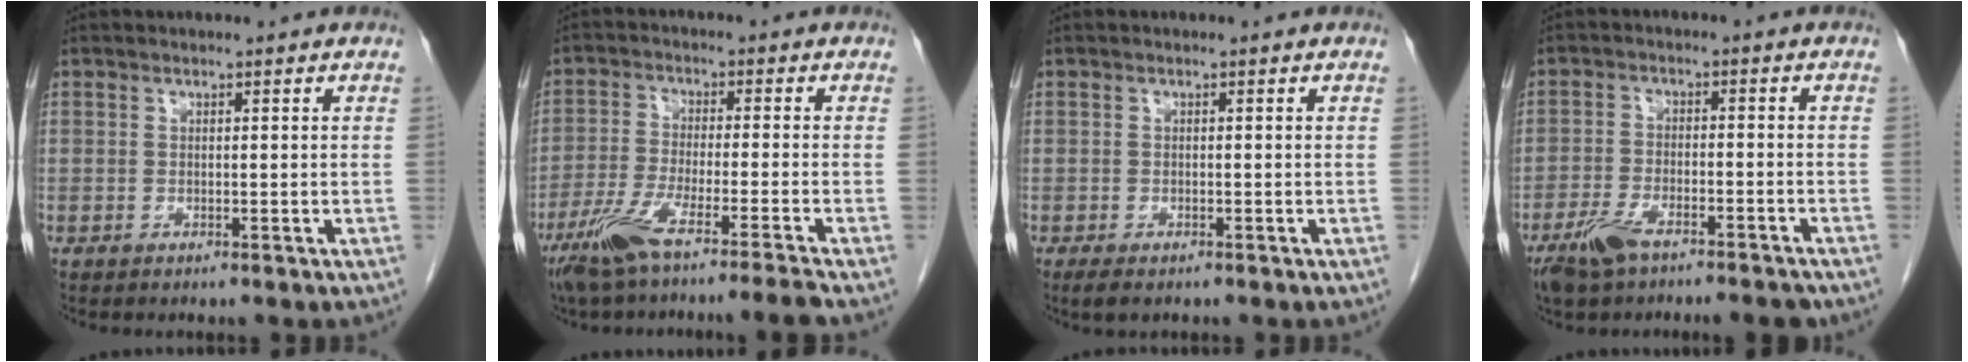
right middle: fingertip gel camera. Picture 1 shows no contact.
{"total": 10.7, "force": [-7.8, -1.4, 7.1], "torque": [-0.124, -0.030, -0.134]}
{"total": 2.0, "force": [-1.4, 0.8, 1.2], "torque": [-0.025, -0.004, -0.018]}
{"total": 8.5, "force": [-6.5, 2.4, 5.0], "torque": [-0.089, -0.007, -0.108]}